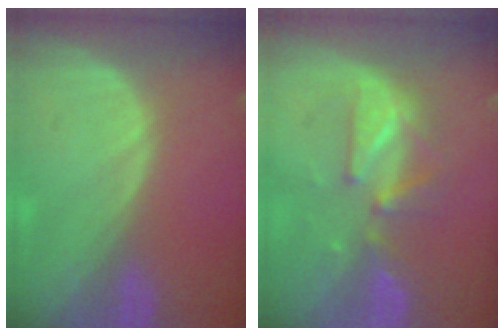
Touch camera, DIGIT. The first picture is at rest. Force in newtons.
{"total": 6.2, "press": 6.2, "slide": 0.6}